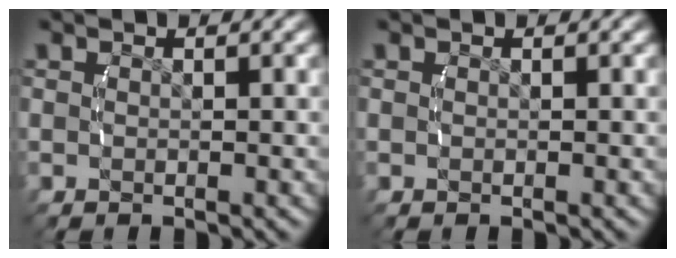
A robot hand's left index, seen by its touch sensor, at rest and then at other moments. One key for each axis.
{"total": 0.0}